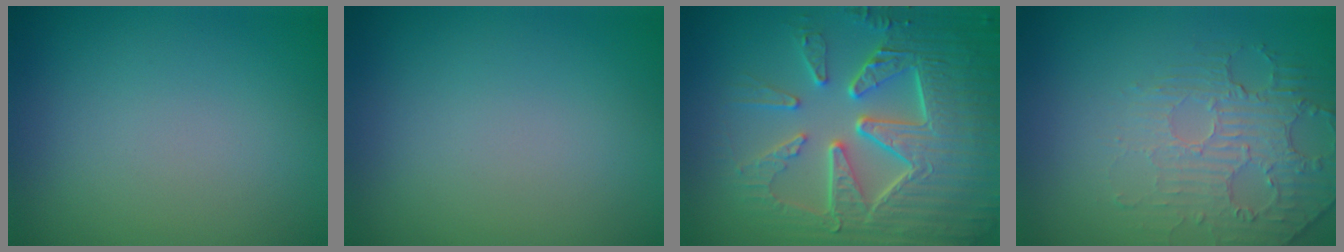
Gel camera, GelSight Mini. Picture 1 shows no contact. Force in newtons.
{"total": 0.0}
{"total": 10.0, "press": 6.8, "slide": 7.3}
{"total": 2.5, "press": 1.9, "slide": 1.6}